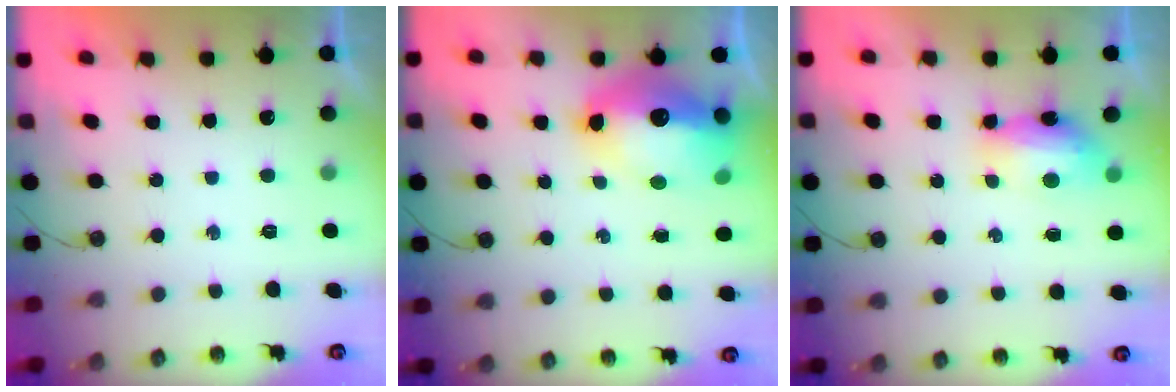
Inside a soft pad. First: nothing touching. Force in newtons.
{"total": 16.6, "press": 16.5, "slide": 1.7}
{"total": 11.0, "press": 8.8, "slide": 6.6}